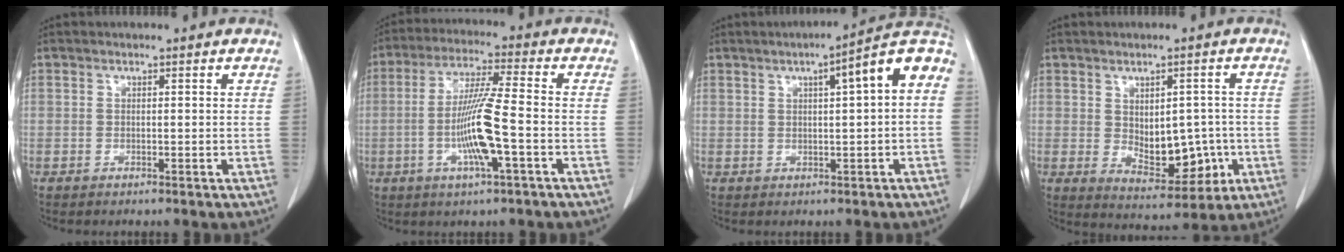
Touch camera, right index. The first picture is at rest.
{"total": 10.6, "force": [-2.6, -0.1, 10.3], "torque": [-0.200, -0.006, -0.054]}
{"total": 9.4, "force": [2.6, 0.8, 9.0], "torque": [-0.116, 0.028, 0.024]}
{"total": 8.5, "force": [-0.8, 4.7, 7.0], "torque": [-0.095, 0.003, 0.004]}